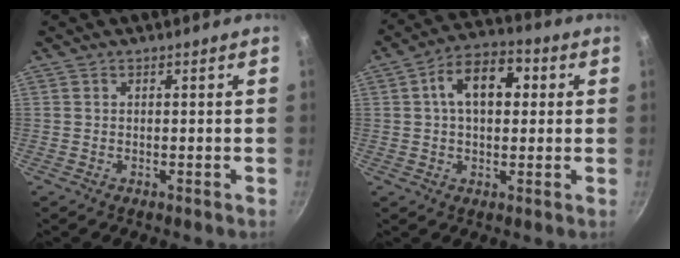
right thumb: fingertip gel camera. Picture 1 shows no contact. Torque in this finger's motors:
{"motor_torque": [0.42, 2.51, 0.72, -0.39, 0.05]}